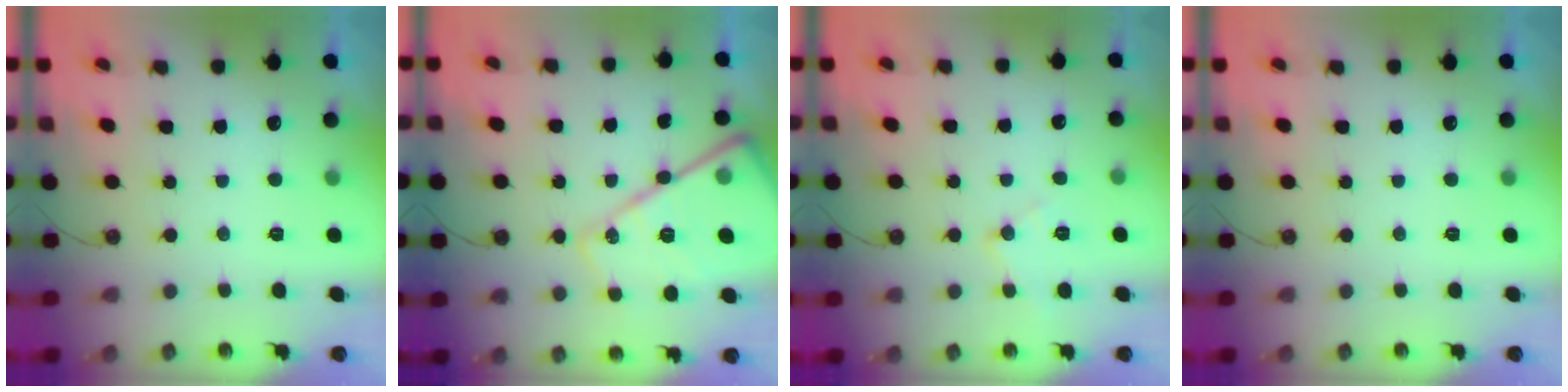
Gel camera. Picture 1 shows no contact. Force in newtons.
{"total": 20.9, "press": 20.9, "slide": 1.9}
{"total": 8.5, "press": 8.4, "slide": 0.8}
{"total": 0.0}